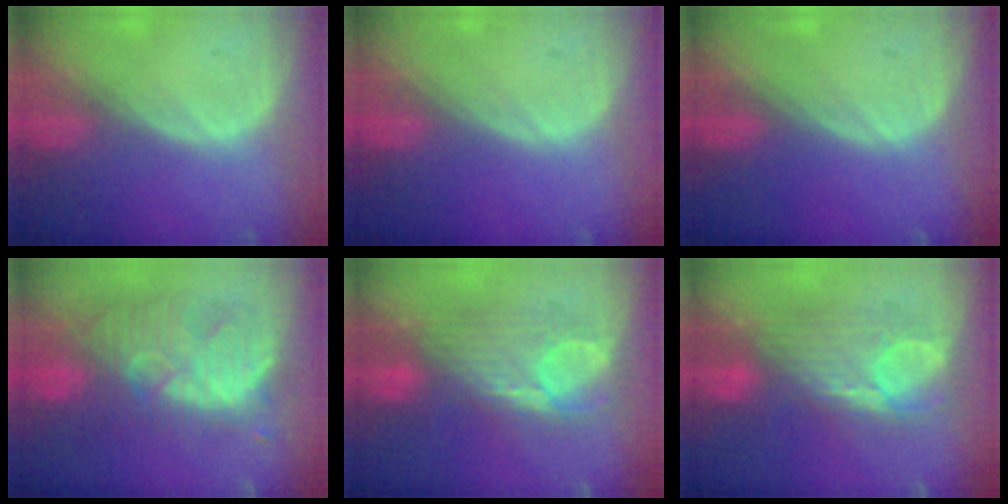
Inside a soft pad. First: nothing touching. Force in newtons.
{"total": 0.0}
{"total": 0.0}
{"total": 10.5, "press": 10.2, "slide": 2.6}
{"total": 8.1, "press": 8.0, "slide": 0.7}
{"total": 8.1, "press": 8.0, "slide": 0.7}